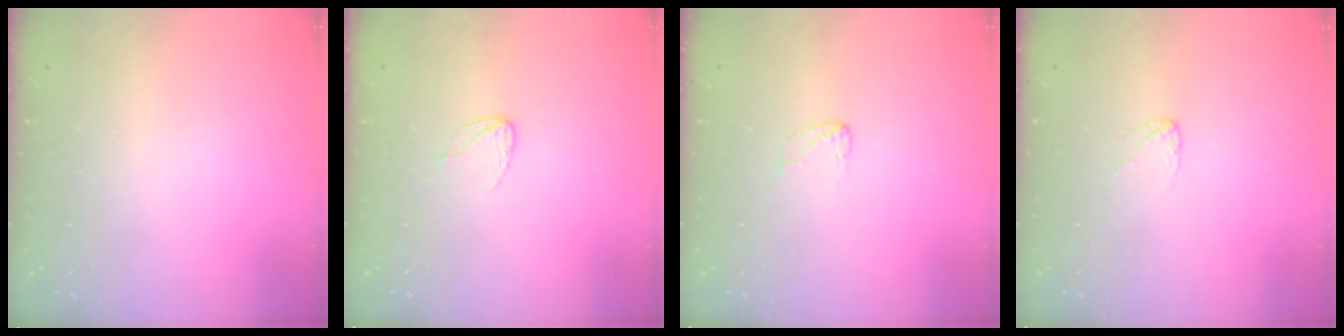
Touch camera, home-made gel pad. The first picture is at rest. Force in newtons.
{"total": 3.8, "press": 3.7, "slide": 0.3}
{"total": 3.6, "press": 3.6, "slide": 0.2}
{"total": 2.3, "press": 2.3, "slide": 0.1}